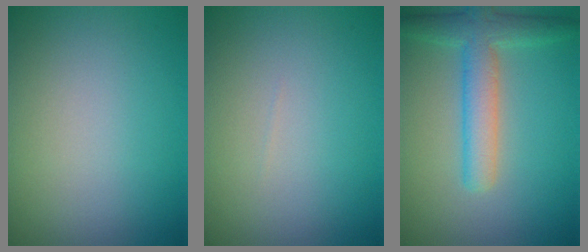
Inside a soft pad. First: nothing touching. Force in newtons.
{"total": 0.0}
{"total": 4.4, "press": 4.4, "slide": 0.3}